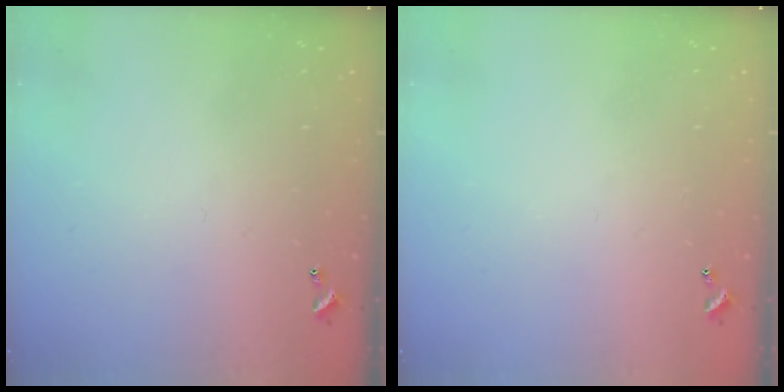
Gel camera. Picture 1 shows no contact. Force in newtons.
{"total": 0.0}